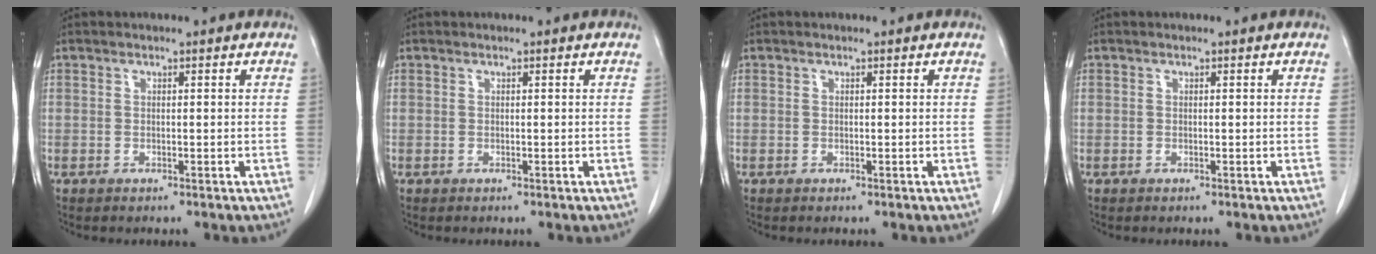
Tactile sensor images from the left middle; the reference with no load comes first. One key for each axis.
{"total": 0.0}
{"total": 0.0}
{"total": 0.0}